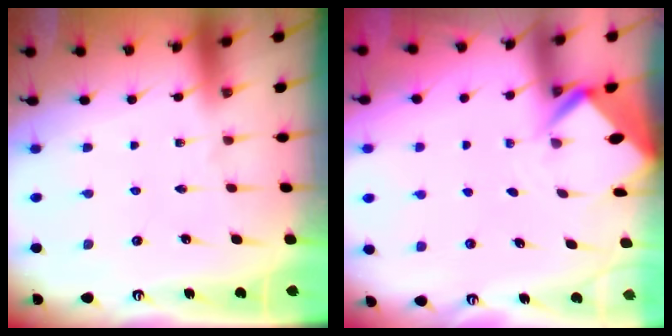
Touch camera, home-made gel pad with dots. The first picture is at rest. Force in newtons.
{"total": 3.4, "press": 3.4, "slide": 0.2}